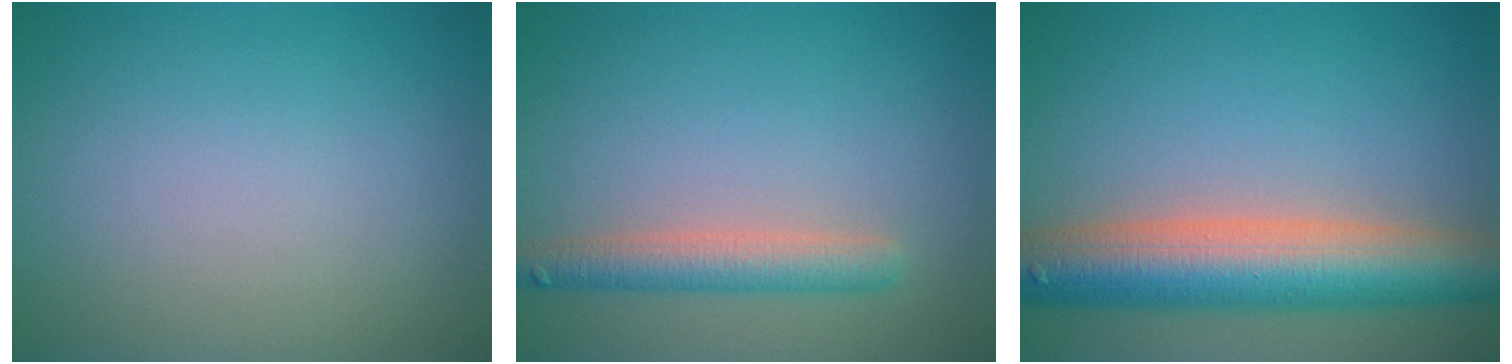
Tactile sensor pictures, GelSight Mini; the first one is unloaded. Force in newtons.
{"total": 3.3, "press": 3.3, "slide": 0.2}
{"total": 9.4, "press": 9.3, "slide": 0.6}